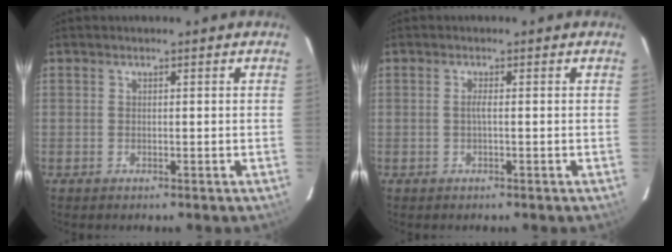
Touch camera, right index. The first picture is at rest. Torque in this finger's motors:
{"motor_torque": [0.58, 0.20, 0.09, 0.03]}